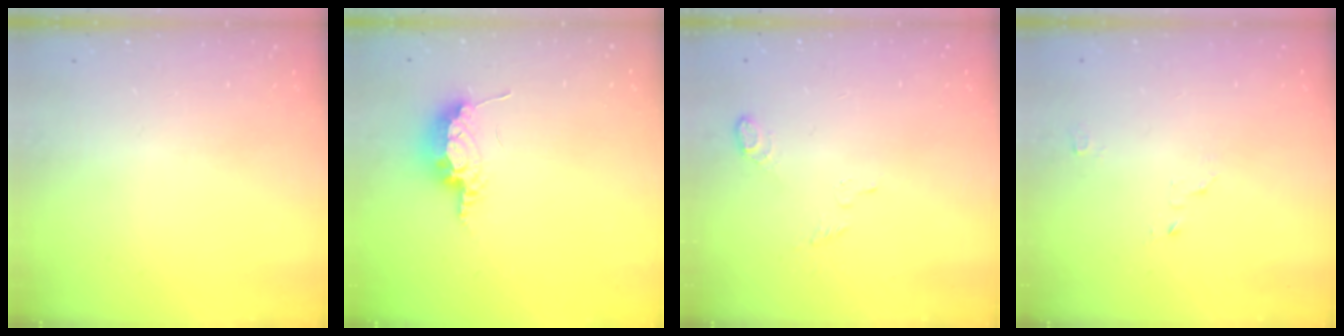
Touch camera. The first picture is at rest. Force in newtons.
{"total": 14.8, "press": 9.9, "slide": 11.1}
{"total": 4.1, "press": 4.0, "slide": 0.9}
{"total": 2.1, "press": 2.1, "slide": 0.2}